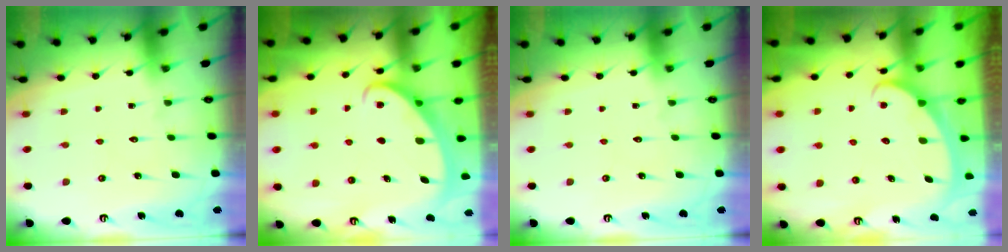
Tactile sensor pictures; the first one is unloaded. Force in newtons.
{"total": 2.5, "press": 2.5, "slide": 0.3}
{"total": 0.0}
{"total": 2.3, "press": 2.3, "slide": 0.4}